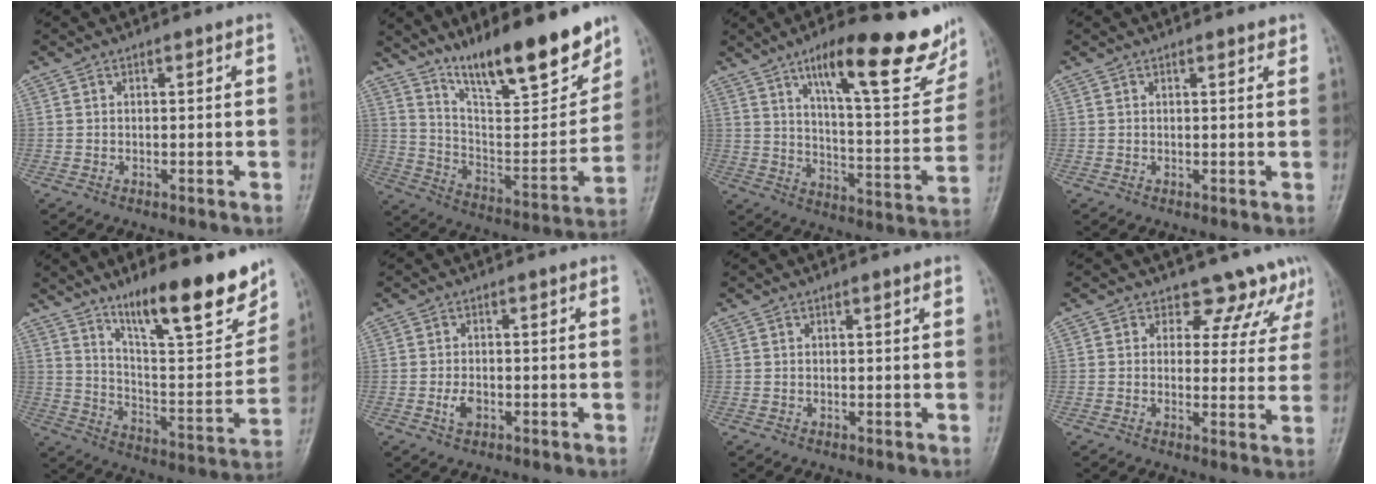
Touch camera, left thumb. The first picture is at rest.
{"total": 20.5, "force": [14.9, 4.7, 13.3], "torque": [-0.172, -0.080, 0.256]}
{"total": 24.8, "force": [15.0, 6.5, 18.6], "torque": [-0.222, -0.053, 0.225]}
{"total": 1.4, "force": [1.1, 0.4, 0.8], "torque": [-0.009, -0.005, 0.013]}
{"total": 20.1, "force": [13.7, 4.6, 13.9], "torque": [-0.172, -0.078, 0.225]}
{"total": 2.5, "force": [-0.7, 1.5, 1.8], "torque": [-0.033, 0.001, -0.013]}
{"total": 0.6, "force": [0.4, 0.0, 0.4], "torque": [-0.007, -0.002, 0.007]}
{"total": 8.4, "force": [6.9, 4.7, 0.8], "torque": [0.039, -0.034, 0.061]}